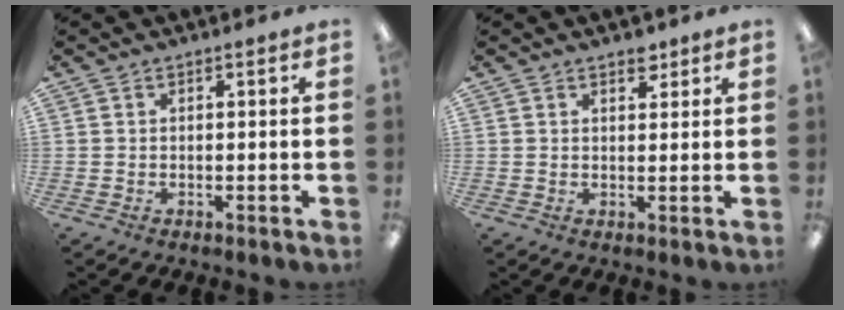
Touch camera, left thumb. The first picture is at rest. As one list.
[{"total": 3.0, "force": [2.5, 1.5, 1.0], "torque": [0.002, -0.013, 0.041]}]